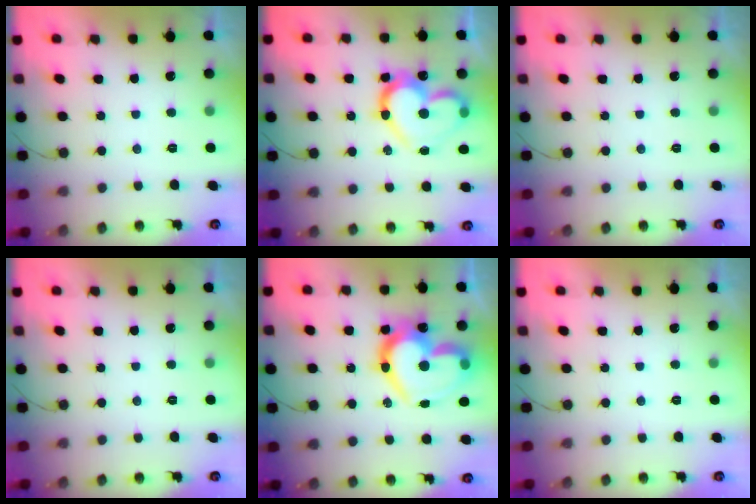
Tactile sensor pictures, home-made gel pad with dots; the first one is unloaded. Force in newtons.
{"total": 19.1, "press": 19.0, "slide": 1.8}
{"total": 0.0}
{"total": 0.0}
{"total": 25.9, "press": 25.8, "slide": 2.4}
{"total": 0.0}